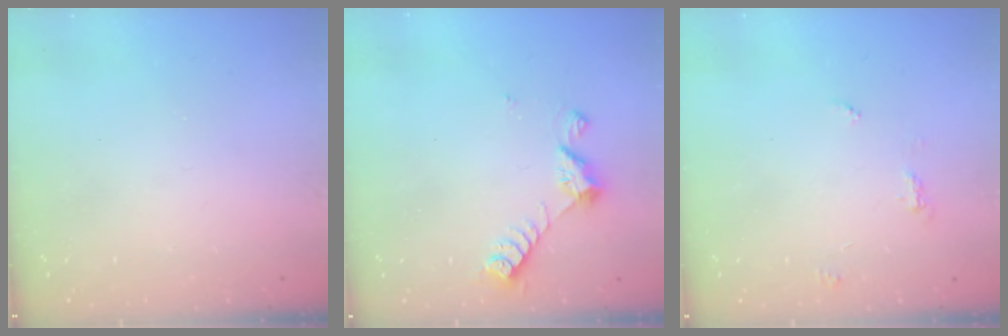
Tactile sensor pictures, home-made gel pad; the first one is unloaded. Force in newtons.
{"total": 7.2, "press": 7.2, "slide": 0.5}
{"total": 5.6, "press": 5.6, "slide": 0.4}